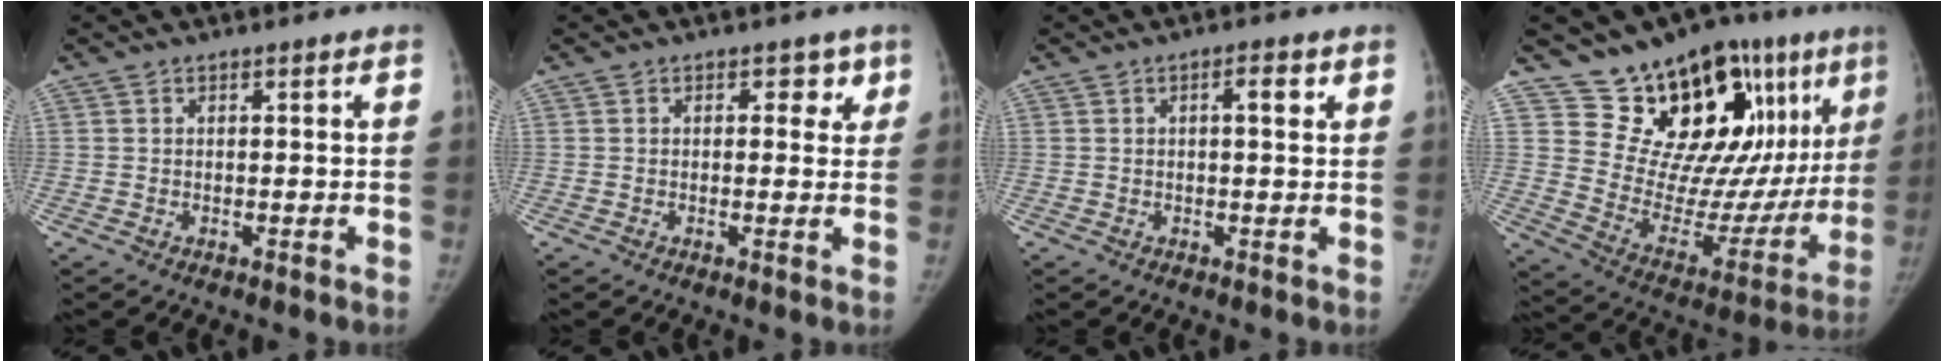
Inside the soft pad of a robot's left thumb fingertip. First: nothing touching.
{"total": 2.9, "force": [1.4, 2.0, 1.6], "torque": [0.013, -0.004, 0.013]}
{"total": 2.8, "force": [1.0, 0.9, 2.5], "torque": [-0.034, 0.000, 0.014]}
{"total": 25.6, "force": [14.8, 11.8, 17.2], "torque": [-0.188, -0.066, 0.240]}